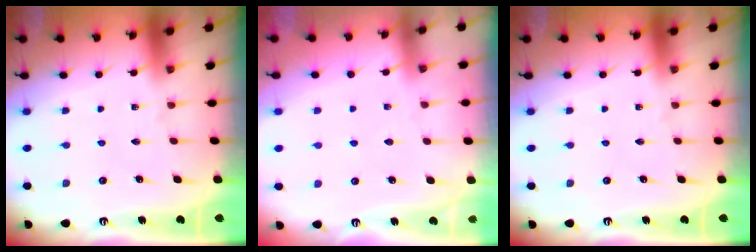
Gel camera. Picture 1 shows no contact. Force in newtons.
{"total": 5.0, "press": 4.9, "slide": 0.7}
{"total": 0.0}